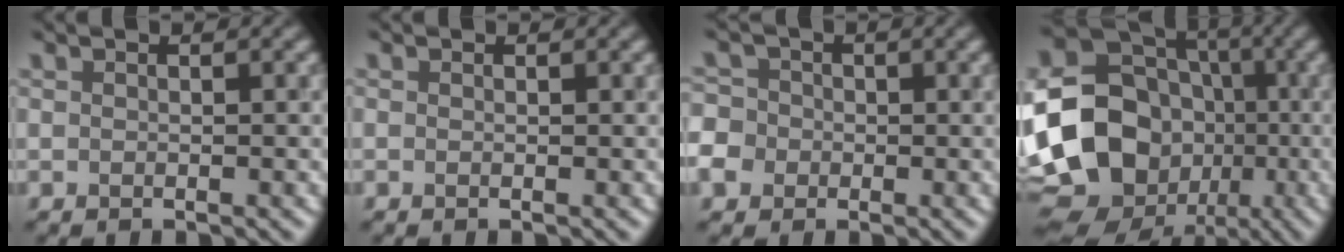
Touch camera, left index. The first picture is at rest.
{"total": 0.0}
{"total": 7.1, "force": [-2.9, 6.2, 2.0], "torque": [-0.057, 0.000, -0.079]}
{"total": 18.4, "force": [-2.5, 15.9, 9.0], "torque": [-0.194, -0.009, -0.079]}